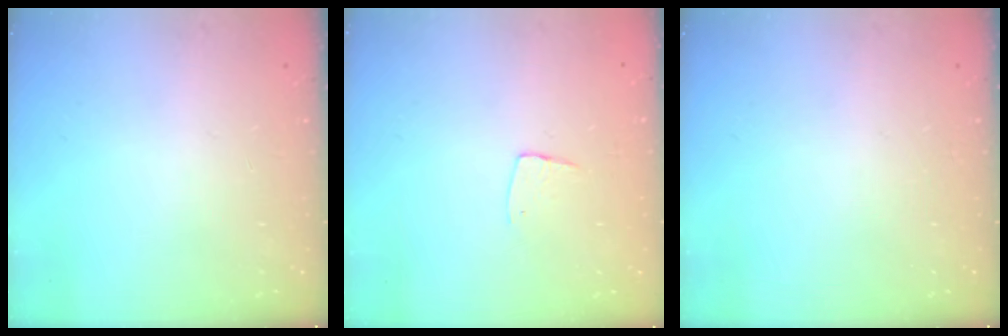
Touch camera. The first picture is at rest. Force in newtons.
{"total": 5.3, "press": 5.3, "slide": 0.3}
{"total": 0.0}